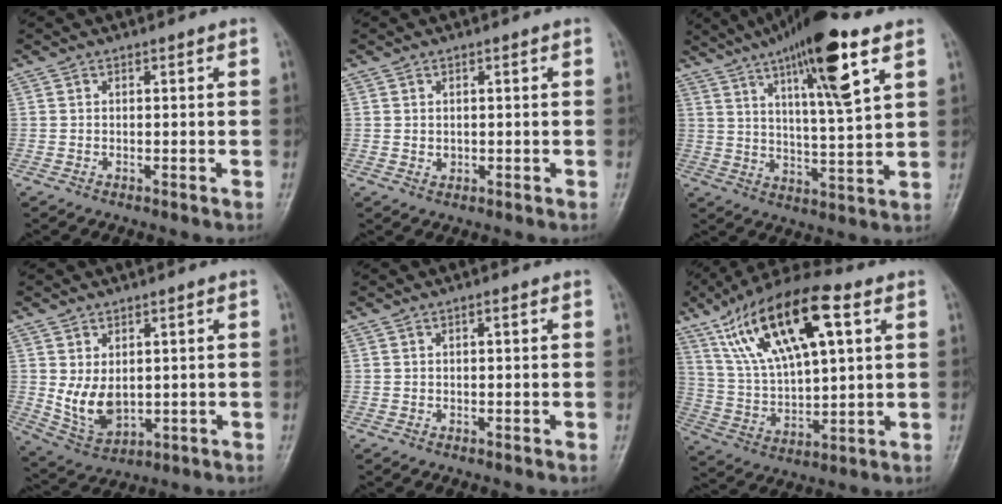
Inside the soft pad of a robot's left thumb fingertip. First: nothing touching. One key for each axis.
{"total": 1.4, "fx": 0.2, "fy": 1.1, "fz": 0.8, "tx": -0.011, "ty": -0.002, "tz": 0.008}
{"total": 17.6, "fx": 9.3, "fy": 3.1, "fz": 14.6, "tx": -0.232, "ty": -0.030, "tz": 0.154}
{"total": 7.9, "fx": 0.7, "fy": 5.3, "fz": 5.8, "tx": -0.093, "ty": -0.015, "tz": 0.034}
{"total": 0.7, "fx": 0.3, "fy": 0.2, "fz": 0.7, "tx": -0.012, "ty": 0.002, "tz": 0.003}
{"total": 20.9, "fx": 9.1, "fy": 8.1, "fz": 16.9, "tx": -0.293, "ty": -0.005, "tz": 0.166}